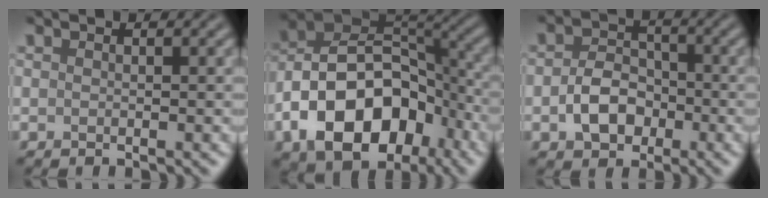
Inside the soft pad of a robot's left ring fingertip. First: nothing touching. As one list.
[{"total": 12.7, "force": [-5.2, 8.3, 8.1], "torque": [-0.135, 0.008, -0.097]}, {"total": 4.1, "force": [-1.3, 3.0, 2.4], "torque": [-0.043, 0.002, -0.025]}]